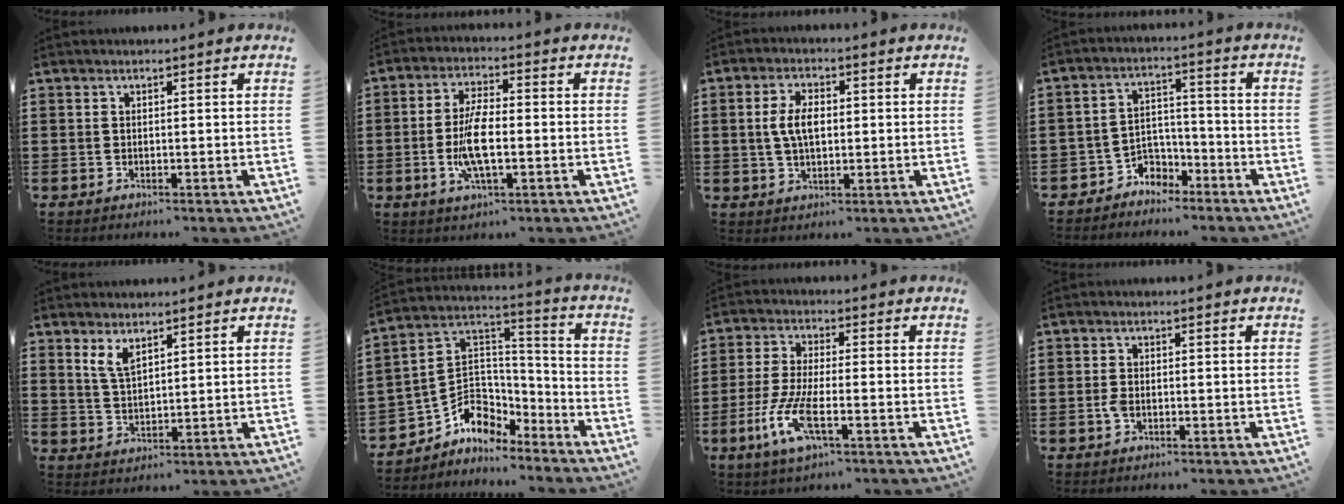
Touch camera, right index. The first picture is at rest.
{"total": 8.1, "force": [-1.3, 2.7, 7.5], "torque": [-0.162, -0.008, -0.028]}
{"total": 5.5, "force": [0.4, 2.9, 4.7], "torque": [-0.101, 0.008, 0.003]}
{"total": 4.1, "force": [-3.4, 2.3, 0.3], "torque": [-0.018, 0.007, -0.073]}
{"total": 3.5, "force": [2.4, 1.3, 2.2], "torque": [-0.049, 0.003, 0.043]}
{"total": 7.0, "force": [-3.9, 5.6, 1.8], "torque": [-0.059, -0.004, -0.075]}
{"total": 7.8, "force": [-3.4, 2.0, 6.7], "torque": [-0.165, -0.020, -0.068]}
{"total": 1.8, "force": [-0.5, 1.0, 1.4], "torque": [-0.034, -0.004, -0.011]}